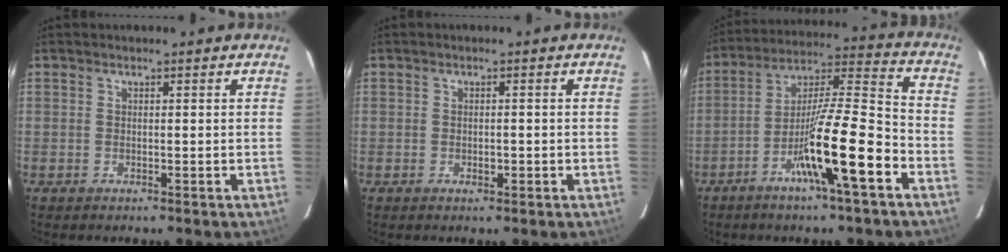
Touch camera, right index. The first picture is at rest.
{"total": 1.3, "force": [-0.4, 0.6, 1.0], "torque": [-0.017, 0.001, -0.005]}
{"total": 14.6, "force": [-6.6, 0.2, 13.0], "torque": [-0.229, -0.002, -0.115]}